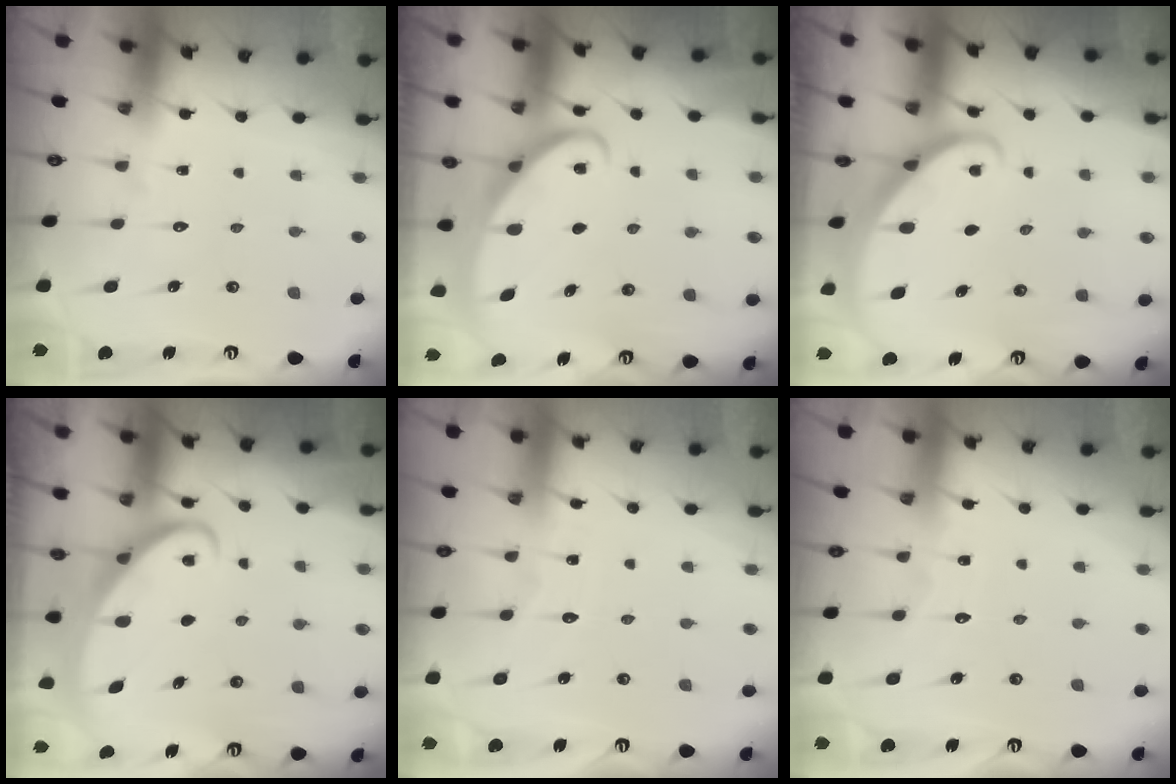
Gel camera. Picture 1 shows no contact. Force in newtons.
{"total": 2.5, "press": 2.5, "slide": 0.3}
{"total": 1.7, "press": 1.7, "slide": 0.1}
{"total": 2.4, "press": 2.4, "slide": 0.3}
{"total": 2.8, "press": 2.8, "slide": 0.3}
{"total": 3.4, "press": 3.4, "slide": 0.3}